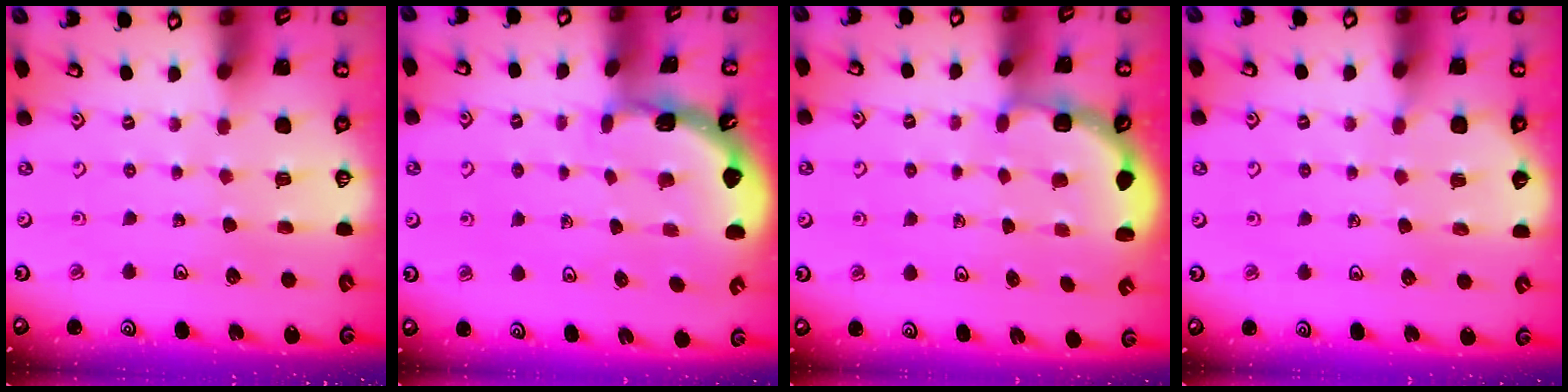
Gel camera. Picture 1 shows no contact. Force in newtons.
{"total": 1.6, "press": 1.6, "slide": 0.2}
{"total": 2.9, "press": 2.4, "slide": 1.8}
{"total": 2.3, "press": 2.2, "slide": 0.4}